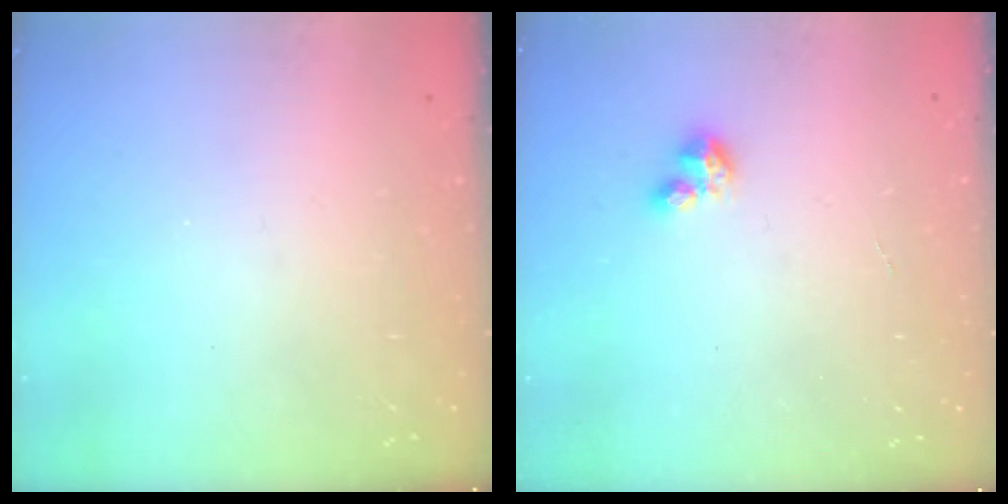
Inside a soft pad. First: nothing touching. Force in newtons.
{"total": 2.6, "press": 2.6, "slide": 0.2}